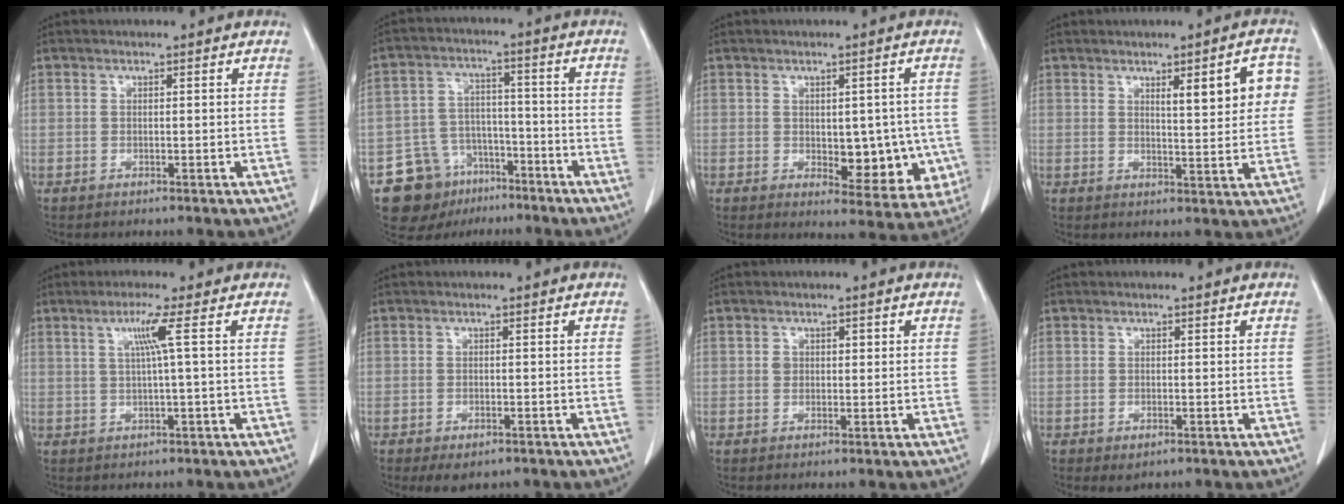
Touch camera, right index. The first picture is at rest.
{"total": 10.5, "force": [-6.6, 7.7, 2.7], "torque": [-0.048, 0.036, -0.100]}
{"total": 9.1, "force": [-1.1, 4.8, 7.7], "torque": [-0.075, 0.004, -0.001]}
{"total": 7.6, "force": [2.5, 1.7, 6.9], "torque": [-0.086, 0.010, 0.032]}
{"total": 3.9, "force": [1.0, -1.2, 3.5], "torque": [-0.073, 0.002, 0.023]}
{"total": 3.1, "force": [-1.9, 1.5, 1.9], "torque": [-0.027, -0.004, -0.019]}
{"total": 1.8, "force": [0.5, 1.4, 0.9], "torque": [-0.014, 0.010, 0.011]}
{"total": 1.5, "force": [-0.7, 0.8, 1.1], "torque": [-0.016, -0.002, 0.000]}